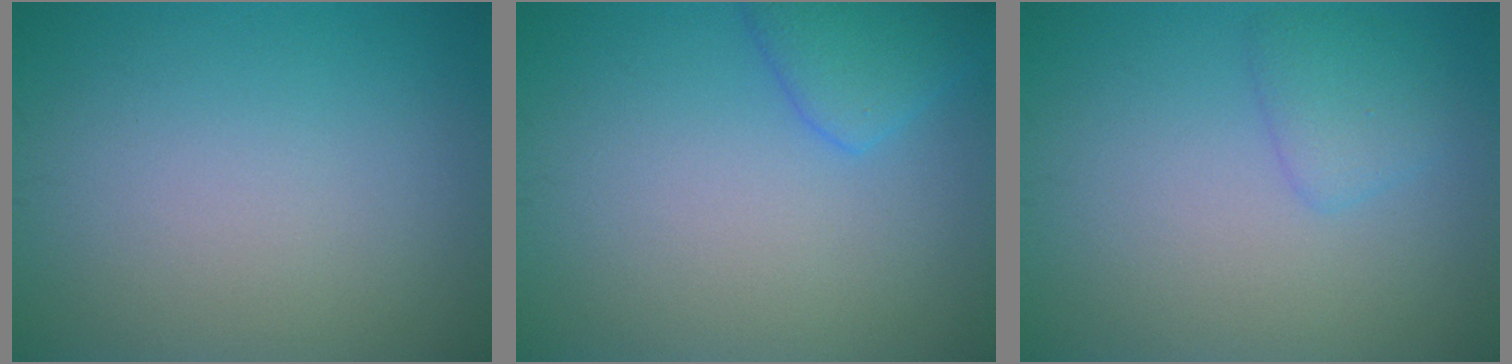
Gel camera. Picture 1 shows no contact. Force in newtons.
{"total": 2.9, "press": 2.9, "slide": 0.2}
{"total": 1.9, "press": 1.9, "slide": 0.2}